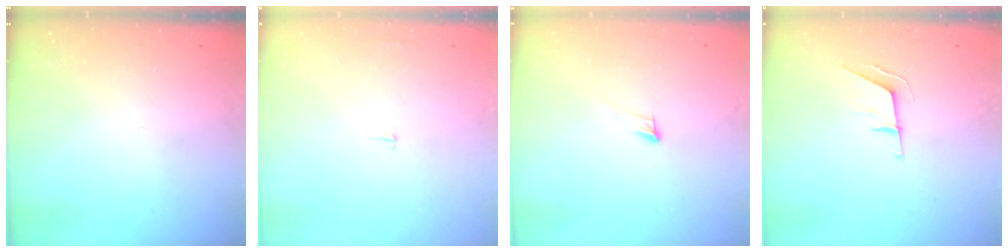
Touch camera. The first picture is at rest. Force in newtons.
{"total": 1.8, "press": 1.8, "slide": 0.1}
{"total": 3.7, "press": 3.7, "slide": 0.3}
{"total": 6.1, "press": 6.1, "slide": 0.0}